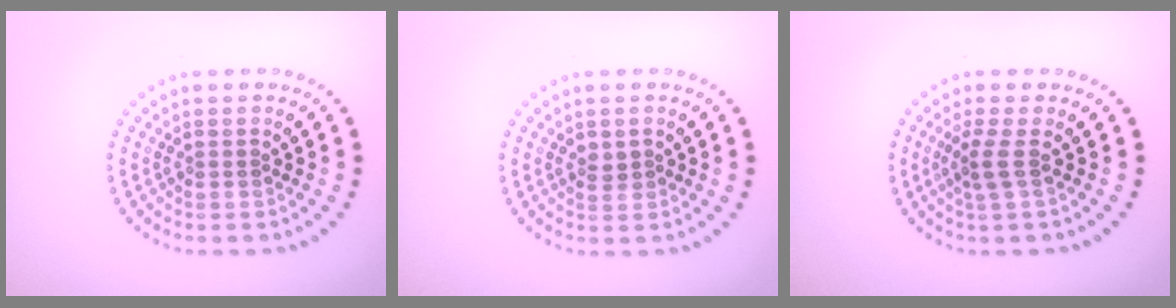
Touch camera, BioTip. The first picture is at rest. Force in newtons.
{"total": 1.2, "press": 1.1, "slide": 0.4}
{"total": 1.7, "press": 1.2, "slide": 1.3}